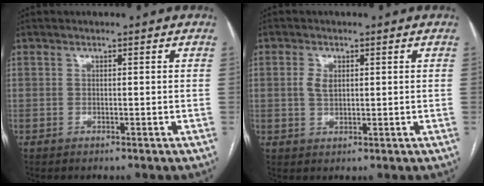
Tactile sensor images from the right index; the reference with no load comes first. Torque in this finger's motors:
{"motor_torque": [0.02, -0.03, -0.04, 0.01]}